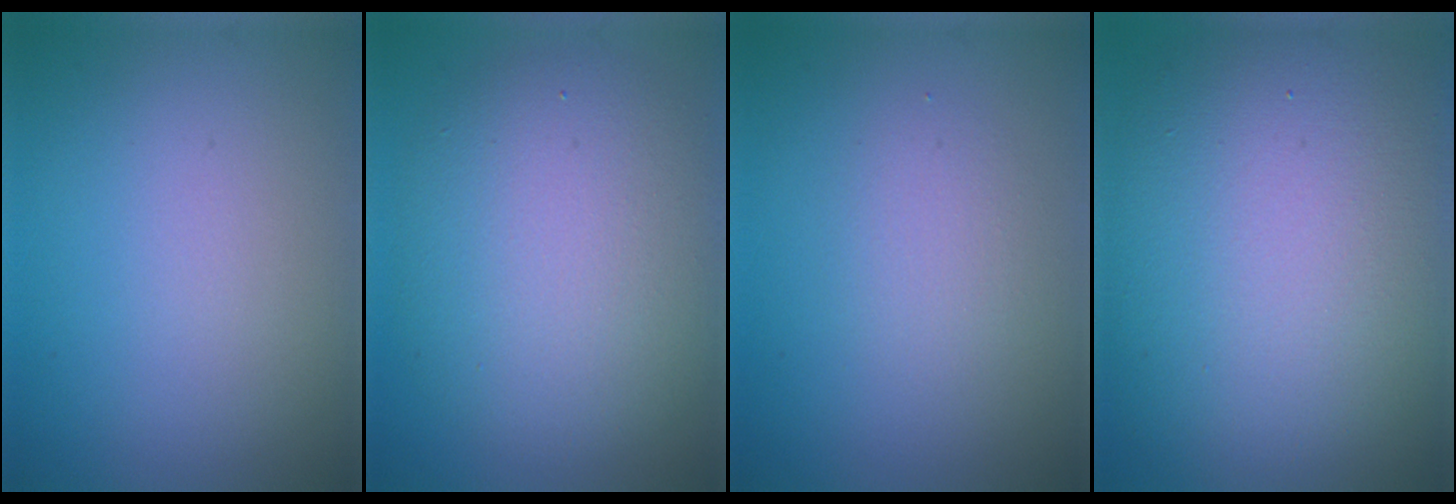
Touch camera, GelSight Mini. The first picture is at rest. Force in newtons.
{"total": 8.3, "press": 8.2, "slide": 0.5}
{"total": 1.7, "press": 1.6, "slide": 0.1}
{"total": 15.5, "press": 15.5, "slide": 1.2}